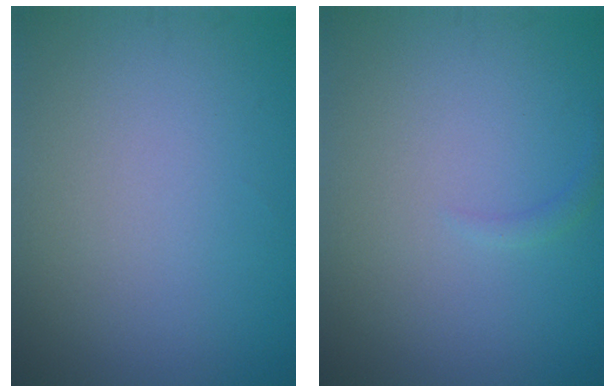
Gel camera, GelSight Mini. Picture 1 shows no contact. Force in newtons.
{"total": 0.7, "press": 0.7, "slide": 0.1}